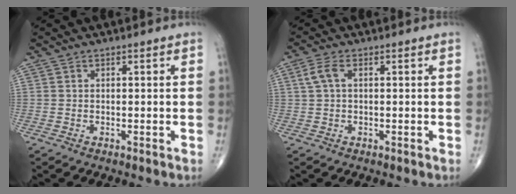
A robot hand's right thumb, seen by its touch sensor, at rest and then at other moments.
{"total": 3.2, "force": [0.7, 1.6, 2.6], "torque": [-0.068, 0.013, 0.015]}